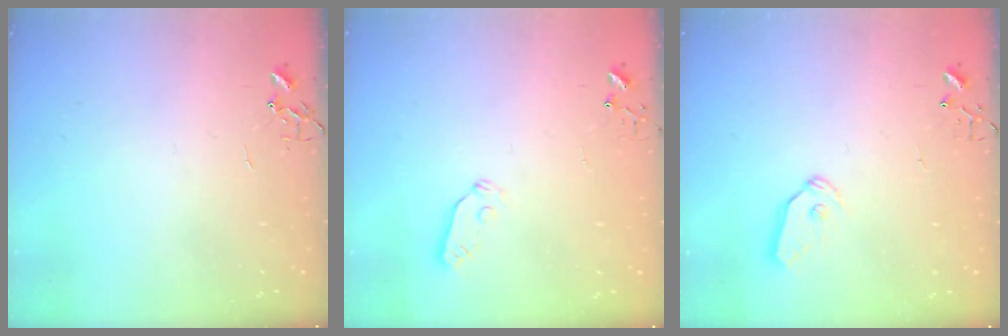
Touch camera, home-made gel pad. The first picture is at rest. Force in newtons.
{"total": 3.9, "press": 3.8, "slide": 0.6}
{"total": 7.2, "press": 7.2, "slide": 0.4}